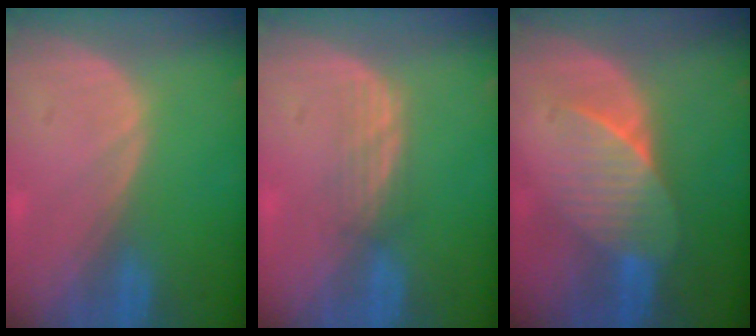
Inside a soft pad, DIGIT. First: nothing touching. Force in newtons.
{"total": 2.4, "press": 2.3, "slide": 0.6}
{"total": 6.8, "press": 6.4, "slide": 2.3}